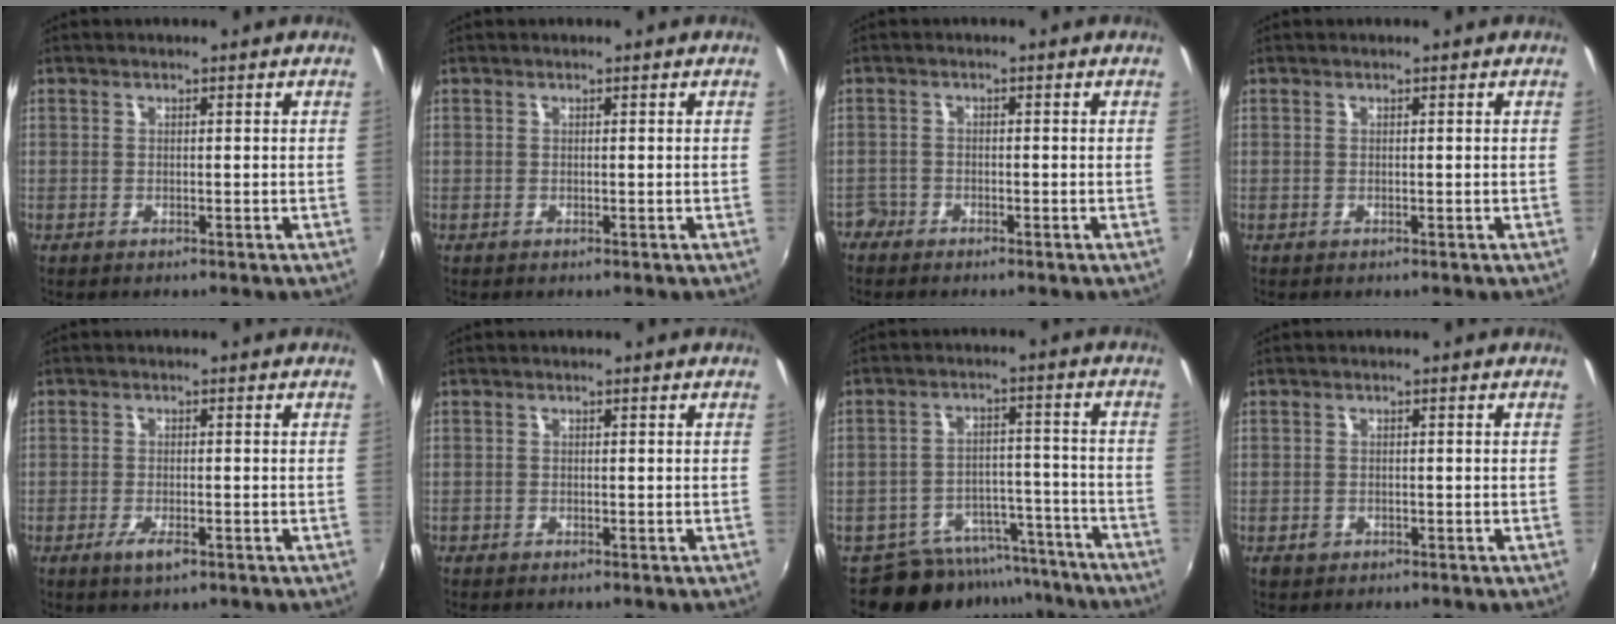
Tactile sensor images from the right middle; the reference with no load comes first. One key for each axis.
{"total": 0.0}
{"total": 2.8, "fx": -2.3, "fy": 1.6, "fz": 0.2, "tx": -0.015, "ty": -0.003, "tz": -0.050}
{"total": 0.0}
{"total": 3.2, "fx": -1.7, "fy": 1.0, "fz": 2.4, "tx": -0.054, "ty": -0.007, "tz": -0.032}
{"total": 0.5, "fx": -0.5, "fy": 0.3, "fz": 0.0, "tx": -0.002, "ty": -0.003, "tz": -0.012}
{"total": 14.6, "fx": -12.7, "fy": 6.6, "fz": 2.9, "tx": -0.062, "ty": 0.041, "tz": -0.166}
{"total": 1.5, "fx": -0.8, "fy": 1.2, "fz": 0.4, "tx": -0.010, "ty": -0.002, "tz": -0.012}